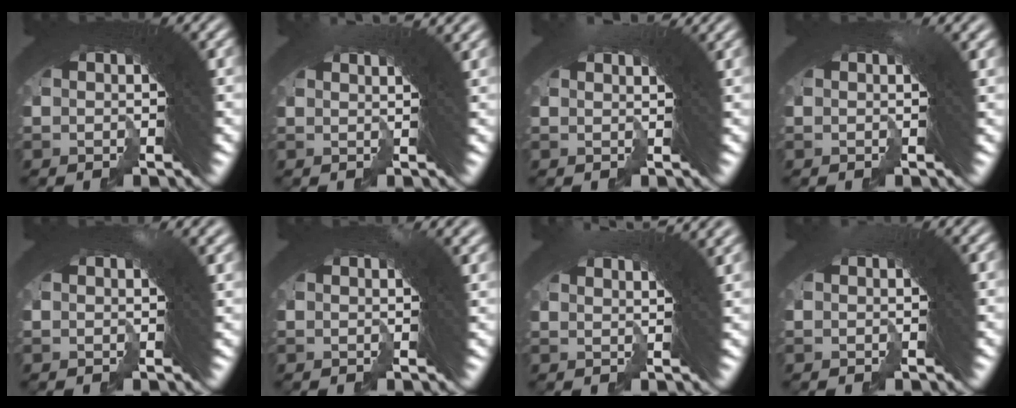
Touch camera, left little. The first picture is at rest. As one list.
[{"total": 3.0, "force": [1.9, -2.0, 1.1], "torque": [-0.017, 0.022, 0.030]}, {"total": 2.4, "force": [1.6, -1.8, 0.3], "torque": [-0.012, 0.012, 0.026]}, {"total": 1.0, "force": [-0.2, -0.9, 0.0], "torque": [-0.007, 0.004, -0.003]}, {"total": 1.0, "force": [0.2, -0.6, 0.9], "torque": [-0.013, 0.007, 0.000]}, {"total": 1.3, "force": [0.4, -0.5, 1.1], "torque": [-0.015, 0.008, 0.003]}, {"total": 4.5, "force": [3.4, -1.6, 2.6], "torque": [-0.034, 0.027, 0.052]}, {"total": 2.4, "force": [-0.5, -1.8, -1.5], "torque": [0.013, -0.003, -0.005]}]